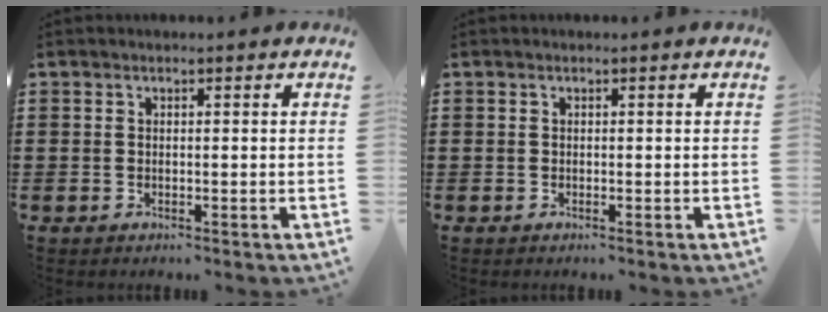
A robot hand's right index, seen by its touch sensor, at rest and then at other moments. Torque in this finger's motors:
{"motor_torque": [0.16, 0.69, -0.17, -0.21]}